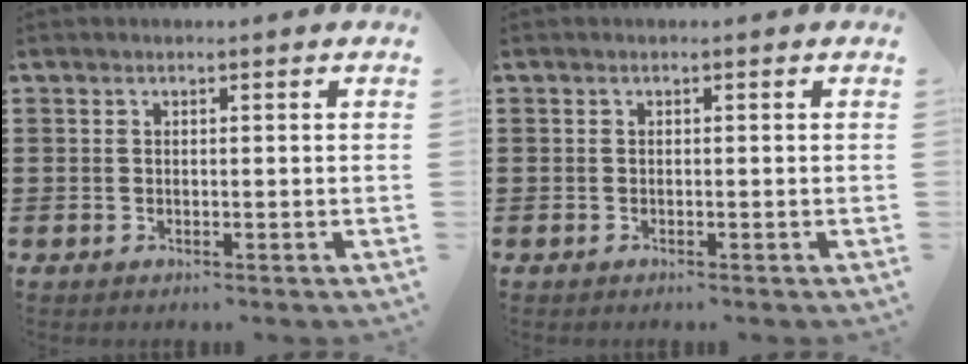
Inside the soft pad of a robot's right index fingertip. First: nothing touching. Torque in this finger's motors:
{"motor_torque": [-0.90, 1.25, -0.17, 0.00]}